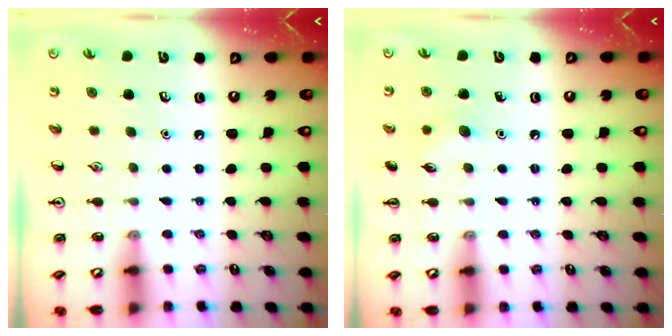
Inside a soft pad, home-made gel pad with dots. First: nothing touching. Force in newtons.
{"total": 6.7, "press": 6.5, "slide": 1.7}